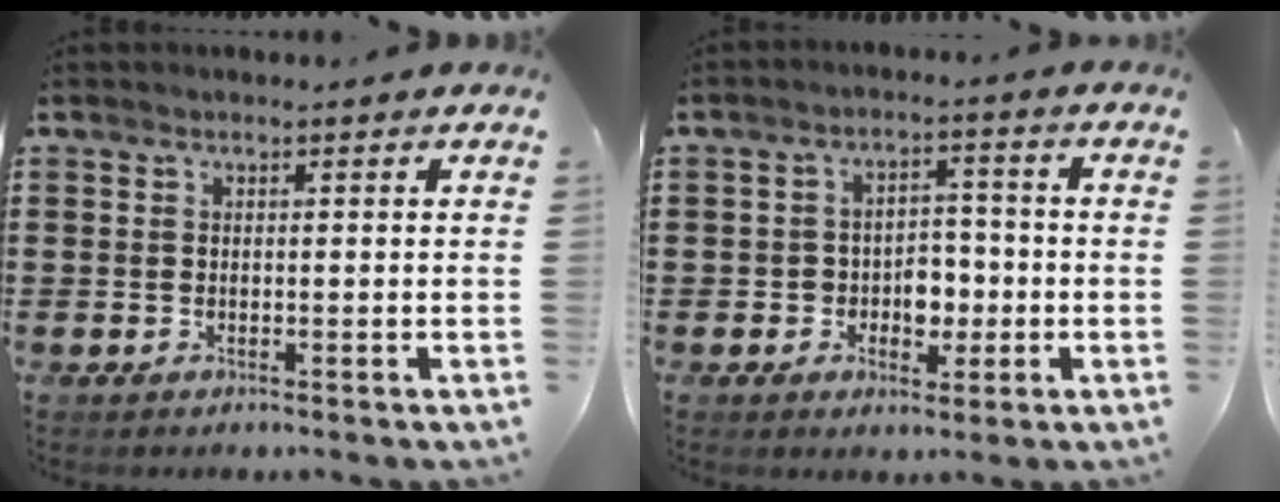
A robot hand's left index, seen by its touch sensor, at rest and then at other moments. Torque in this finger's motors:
{"motor_torque": [0.18, 0.08, 0.17, 0.04]}